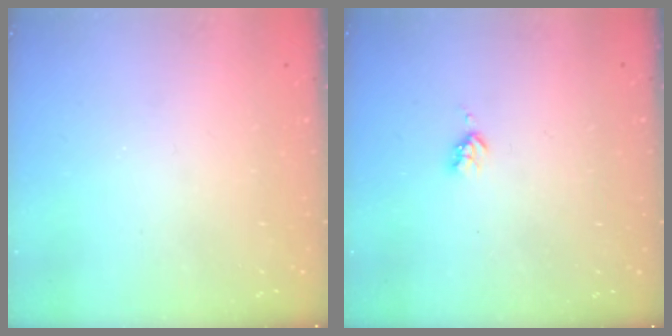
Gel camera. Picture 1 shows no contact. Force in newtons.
{"total": 2.7, "press": 2.6, "slide": 0.5}